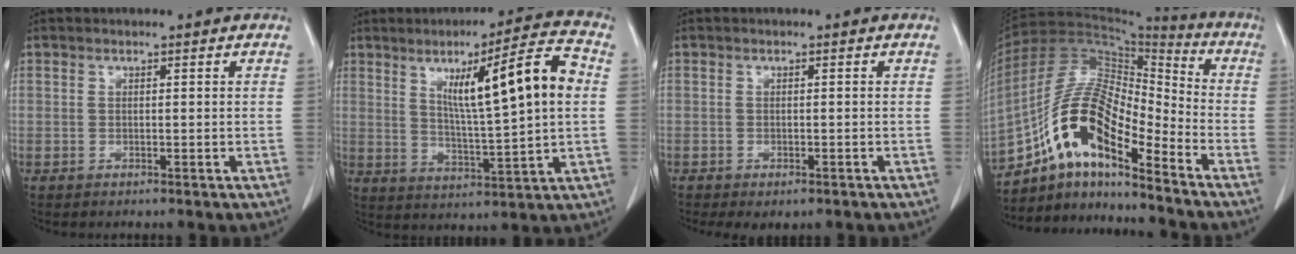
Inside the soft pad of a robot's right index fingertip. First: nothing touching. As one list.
[{"total": 14.3, "force": [3.4, 0.7, 13.9], "torque": [-0.214, 0.012, 0.055]}, {"total": 3.4, "force": [-2.4, 1.4, 2.0], "torque": [-0.024, -0.008, -0.029]}, {"total": 15.9, "force": [-9.9, 4.4, 11.6], "torque": [-0.226, 0.037, -0.175]}]